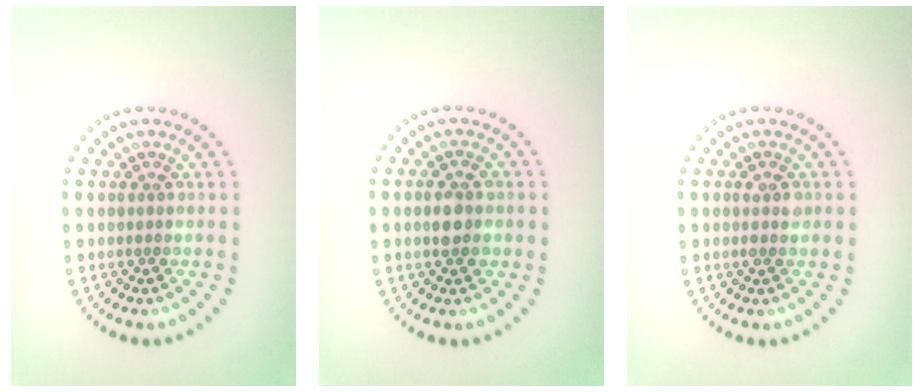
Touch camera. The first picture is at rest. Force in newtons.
{"total": 2.5, "press": 2.5, "slide": 0.3}
{"total": 1.2, "press": 1.2, "slide": 0.3}